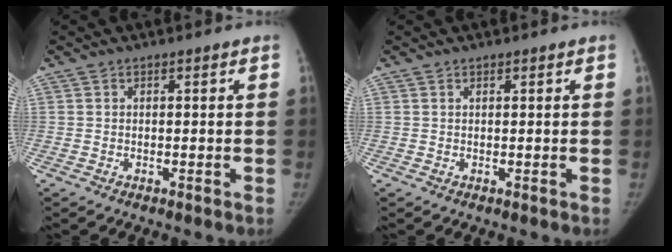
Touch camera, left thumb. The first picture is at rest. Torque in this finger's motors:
{"motor_torque": [0.02, 0.10, -0.45, 0.28, -0.01]}